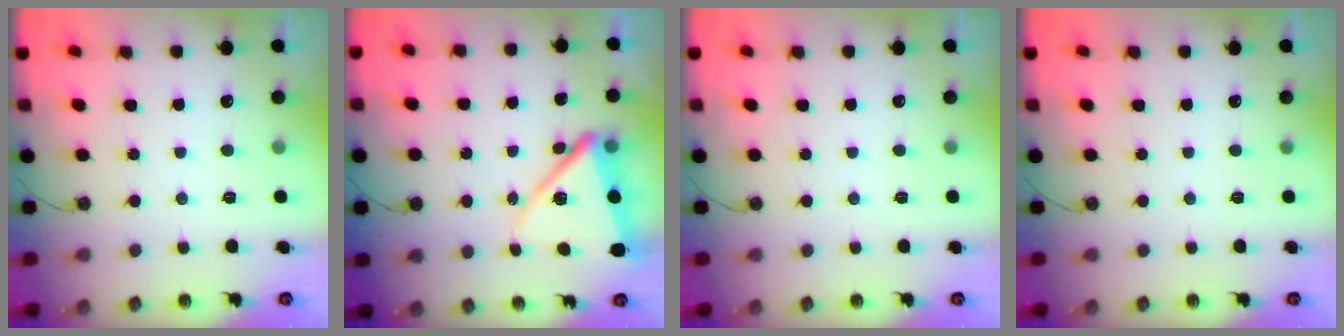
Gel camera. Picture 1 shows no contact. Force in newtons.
{"total": 12.6, "press": 12.6, "slide": 1.2}
{"total": 0.0}
{"total": 0.0}